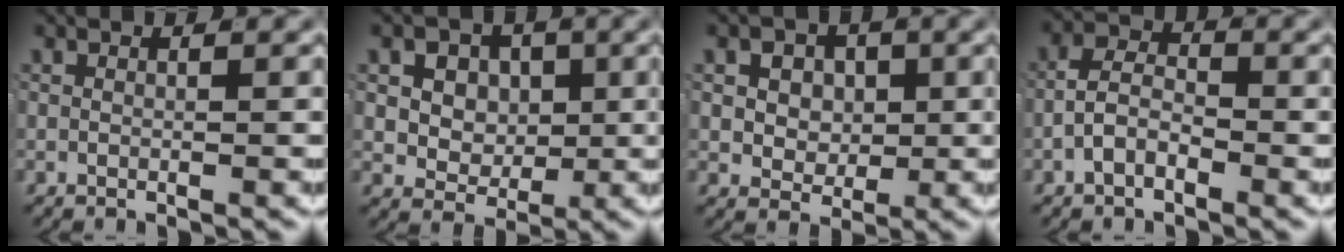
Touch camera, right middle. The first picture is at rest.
{"total": 6.4, "force": [0.0, 5.8, 2.9], "torque": [-0.059, -0.020, 0.001]}
{"total": 4.4, "force": [0.1, 3.9, 2.1], "torque": [-0.035, -0.022, 0.007]}
{"total": 2.9, "force": [-1.4, 1.8, 1.9], "torque": [-0.026, -0.003, -0.030]}